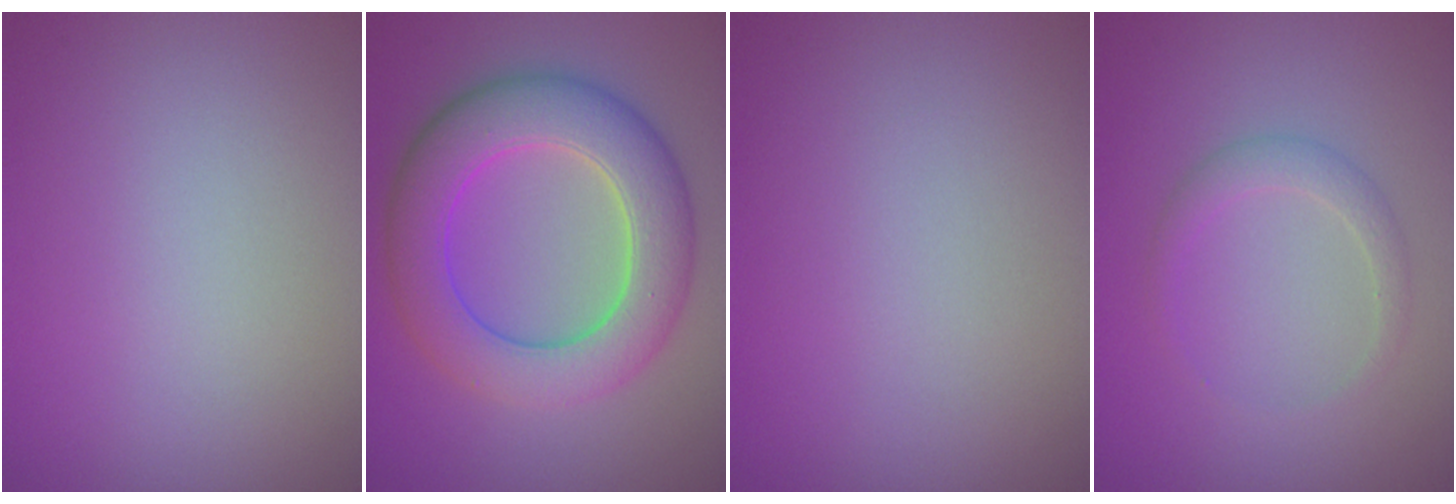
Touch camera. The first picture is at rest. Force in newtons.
{"total": 8.0, "press": 8.0, "slide": 0.2}
{"total": 0.0}
{"total": 1.6, "press": 1.6, "slide": 0.1}